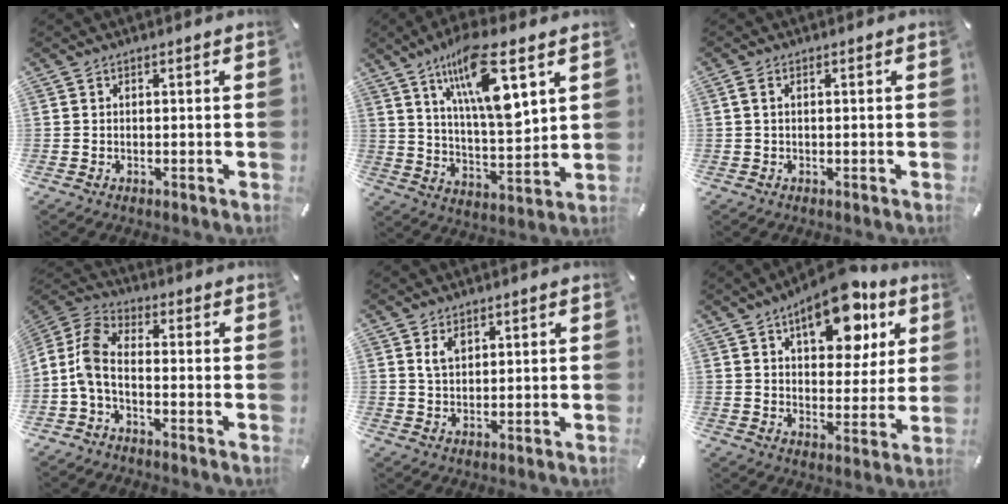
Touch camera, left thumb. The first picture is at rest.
{"total": 16.6, "force": [9.3, 5.2, 12.7], "torque": [-0.229, -0.034, 0.151]}
{"total": 1.2, "force": [0.1, 0.6, 1.1], "torque": [-0.028, 0.001, -0.002]}
{"total": 7.5, "force": [-2.3, 4.4, 5.6], "torque": [-0.136, -0.006, -0.046]}
{"total": 3.1, "force": [1.7, 2.0, 1.6], "torque": [-0.028, 0.000, 0.029]}
{"total": 15.7, "force": [9.2, 8.0, 9.9], "torque": [-0.134, -0.036, 0.154]}